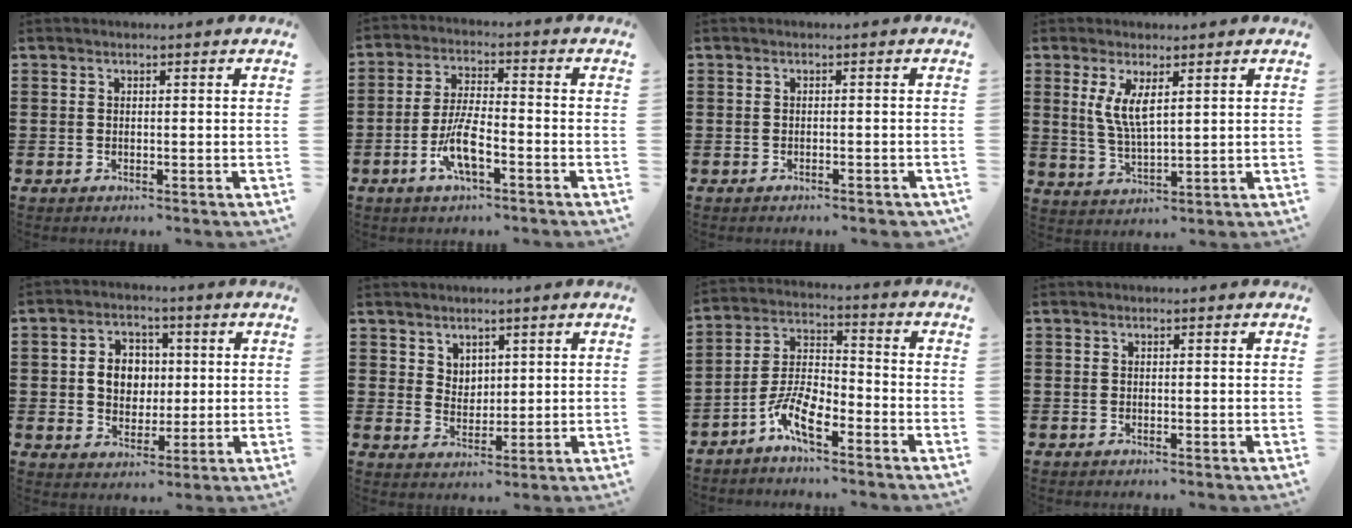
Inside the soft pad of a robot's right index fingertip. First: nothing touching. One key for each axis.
{"total": 6.9, "fx": -3.1, "fy": 1.9, "fz": 5.9, "tx": -0.128, "ty": -0.007, "tz": -0.061}
{"total": 0.8, "fx": -0.7, "fy": -0.1, "fz": 0.3, "tx": -0.009, "ty": -0.004, "tz": -0.014}
{"total": 5.0, "fx": 2.0, "fy": 1.4, "fz": 4.4, "tx": -0.092, "ty": 0.001, "tz": 0.035}
{"total": 5.8, "fx": 0.5, "fy": 4.9, "fz": 3.1, "tx": -0.061, "ty": 0.011, "tz": 0.003}
{"total": 3.4, "fx": 2.6, "fy": 2.1, "fz": 0.2, "tx": -0.014, "ty": 0.003, "tz": 0.051}
{"total": 7.5, "fx": -4.8, "fy": 2.5, "fz": 5.1, "tx": -0.124, "ty": -0.001, "tz": -0.097}
{"total": 0.0}